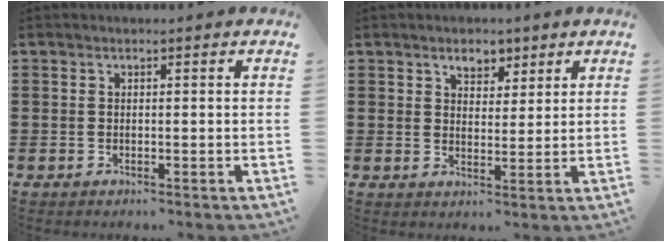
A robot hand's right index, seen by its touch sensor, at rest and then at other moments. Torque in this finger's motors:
{"motor_torque": [0.04, 0.01, 0.28, 0.02]}